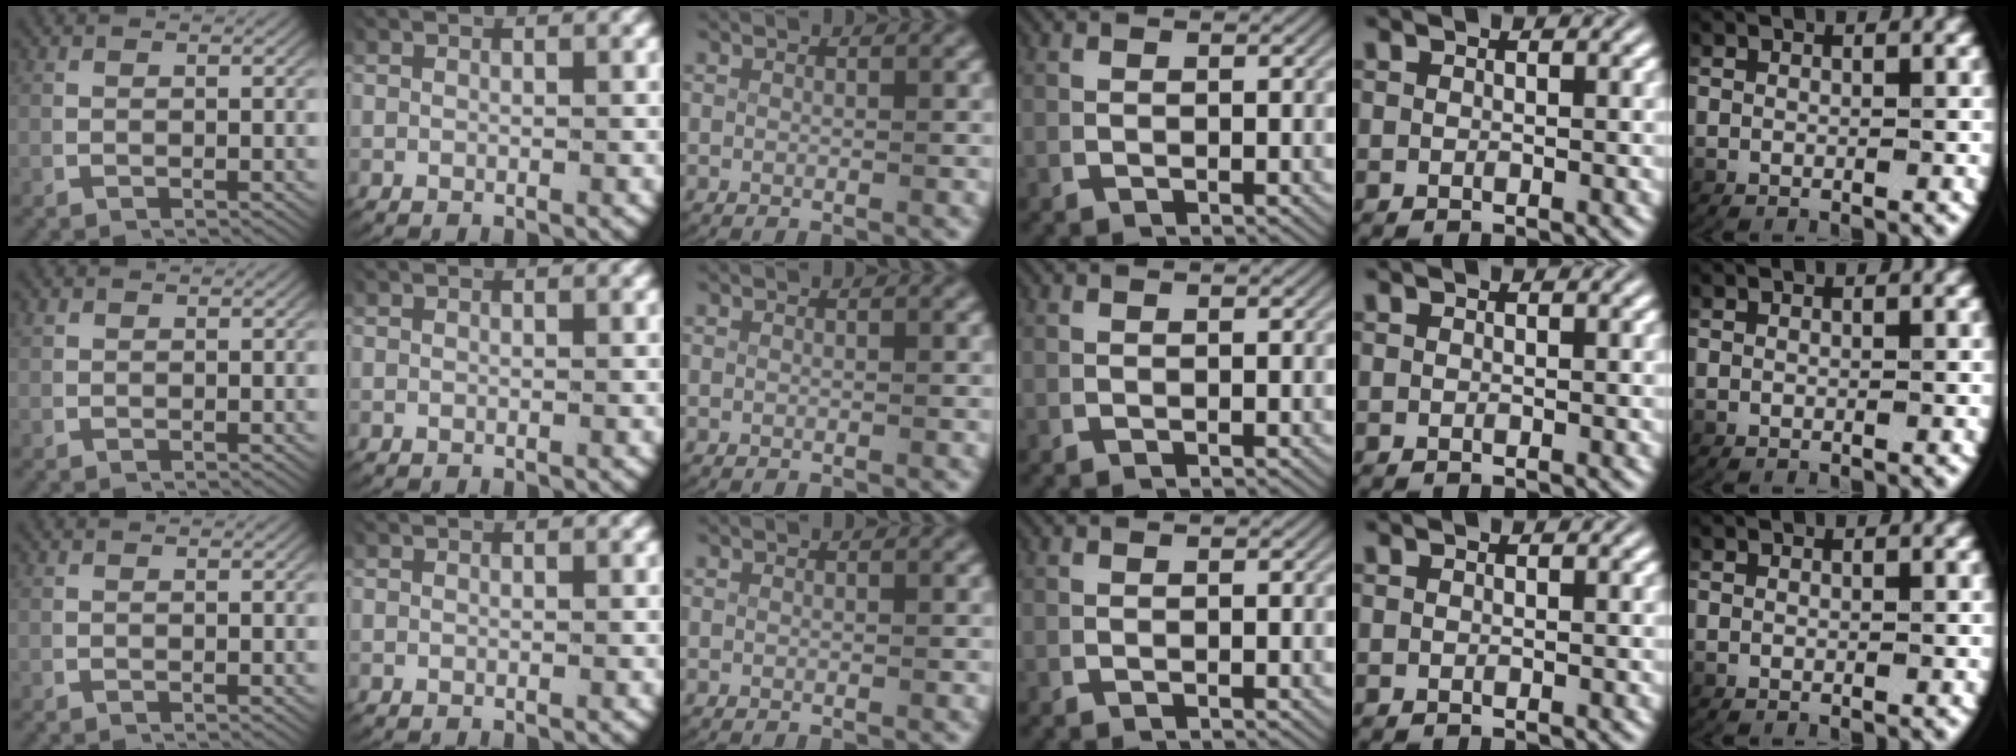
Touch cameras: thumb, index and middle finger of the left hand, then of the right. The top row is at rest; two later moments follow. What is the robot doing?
{"motion": "lift_and_place", "object": "paper towel"}